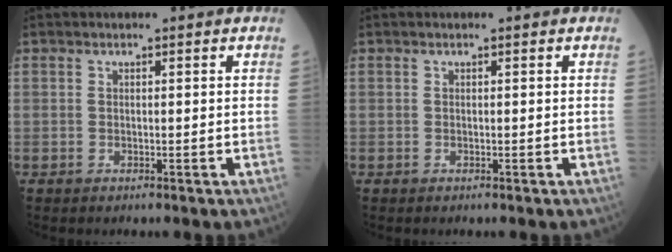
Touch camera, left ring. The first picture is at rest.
{"total": 0.0}